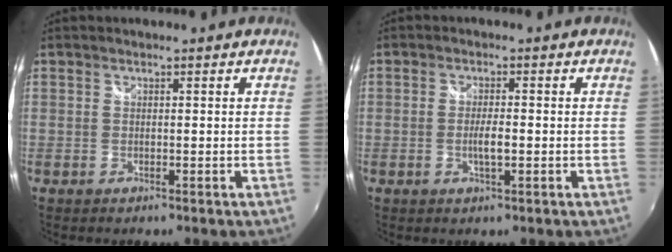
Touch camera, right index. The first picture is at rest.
{"total": 2.8, "force": [-0.6, 0.5, 2.6], "torque": [-0.049, -0.003, -0.011]}